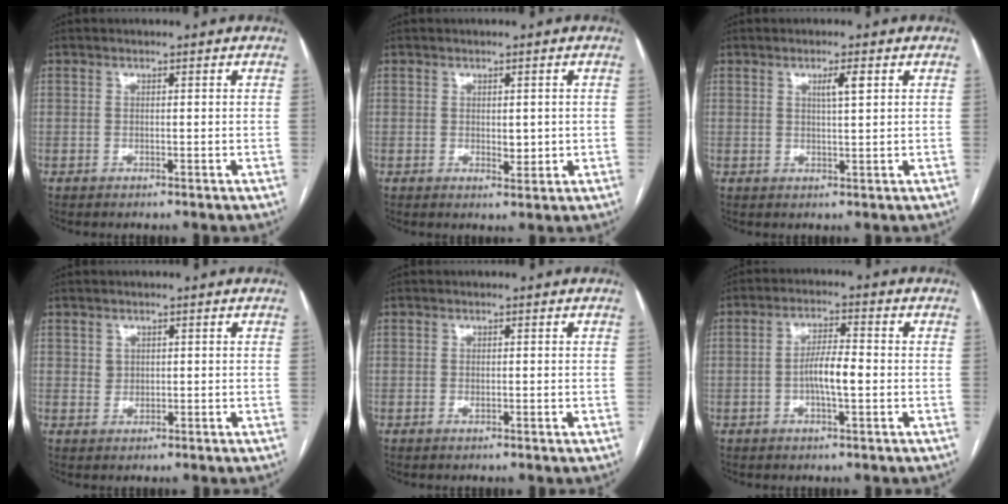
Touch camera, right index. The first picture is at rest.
{"total": 2.4, "force": [0.1, 1.2, 2.1], "torque": [-0.032, -0.006, 0.006]}
{"total": 2.6, "force": [1.1, 0.1, 2.3], "torque": [-0.041, 0.000, 0.018]}
{"total": 1.4, "force": [0.6, 1.3, 0.4], "torque": [-0.003, -0.003, 0.010]}
{"total": 0.9, "force": [-0.2, 0.4, 0.8], "torque": [-0.017, -0.003, -0.002]}
{"total": 5.4, "force": [-1.0, 1.1, 5.2], "torque": [-0.101, 0.005, -0.019]}